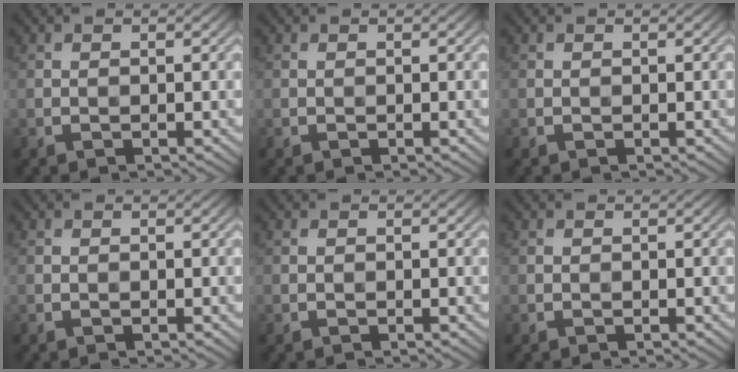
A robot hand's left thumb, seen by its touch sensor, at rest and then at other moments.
{"total": 0.0}
{"total": 0.0}
{"total": 0.0}
{"total": 0.0}
{"total": 0.0}